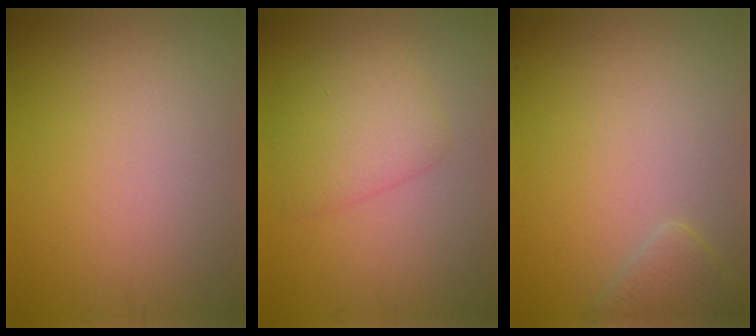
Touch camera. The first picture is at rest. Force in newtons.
{"total": 3.5, "press": 3.5, "slide": 0.3}
{"total": 1.9, "press": 1.9, "slide": 0.1}